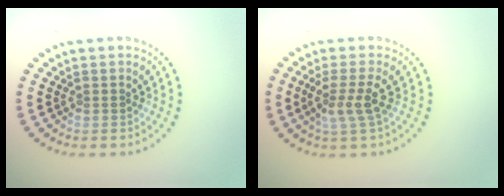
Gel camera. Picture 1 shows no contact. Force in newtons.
{"total": 2.6, "press": 2.0, "slide": 1.7}